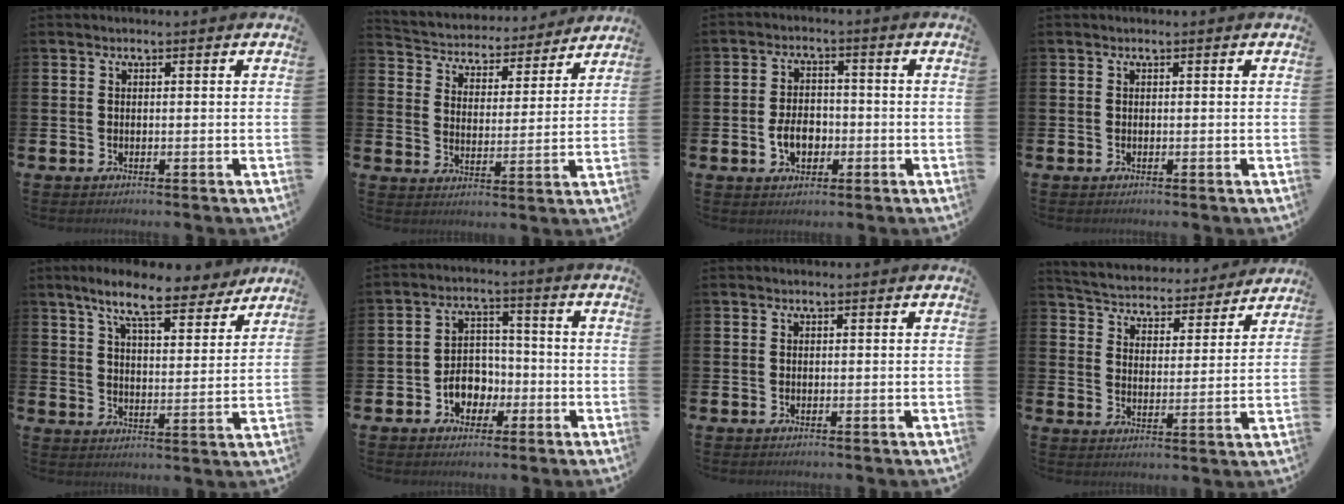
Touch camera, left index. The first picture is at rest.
{"total": 4.6, "force": [4.3, 1.7, 0.0], "torque": [-0.035, -0.039, 0.069]}
{"total": 4.4, "force": [-1.3, 3.0, 3.0], "torque": [-0.048, 0.003, -0.026]}
{"total": 0.0}
{"total": 9.8, "force": [8.3, 2.1, 4.7], "torque": [-0.100, -0.037, 0.143]}
{"total": 5.1, "force": [-2.0, 4.1, 2.1], "torque": [-0.038, 0.008, -0.042]}
{"total": 0.0}
{"total": 5.0, "force": [4.8, 1.3, 0.2], "torque": [-0.037, -0.041, 0.081]}